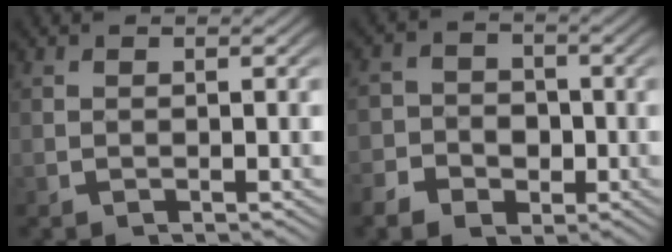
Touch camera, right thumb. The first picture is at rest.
{"total": 5.0, "force": [-1.8, 4.3, 1.8], "torque": [-0.014, -0.012, -0.034]}